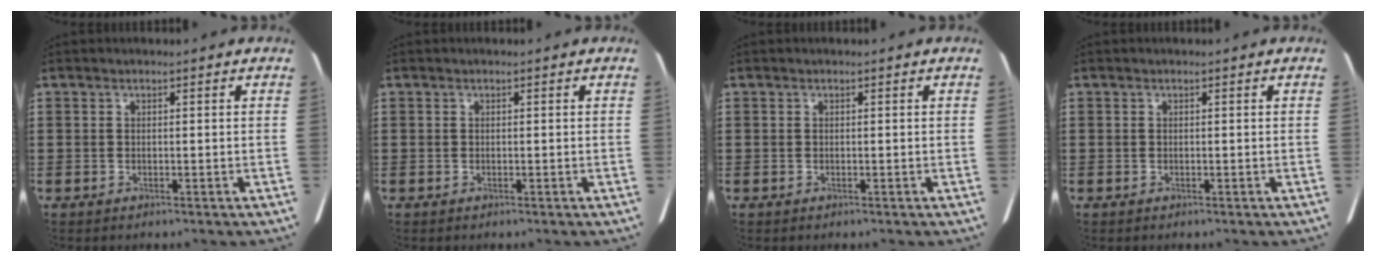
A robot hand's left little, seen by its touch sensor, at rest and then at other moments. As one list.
[{"total": 0.0}, {"total": 0.0}, {"total": 0.0}]